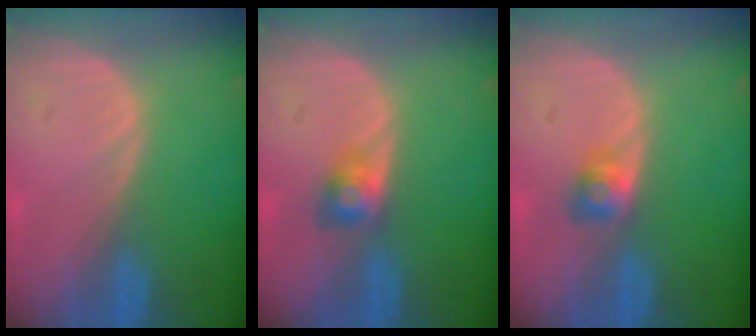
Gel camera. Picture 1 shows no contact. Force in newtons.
{"total": 2.7, "press": 2.7, "slide": 0.1}
{"total": 2.6, "press": 2.4, "slide": 1.0}